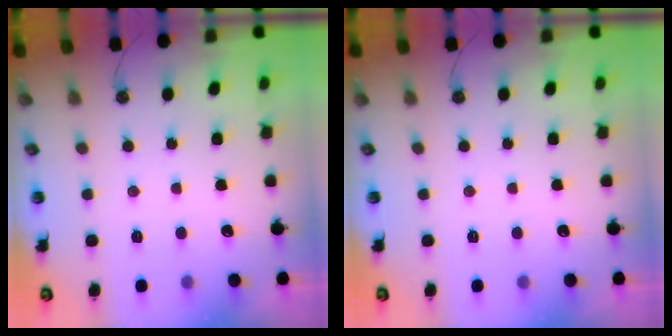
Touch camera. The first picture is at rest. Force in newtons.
{"total": 0.0}